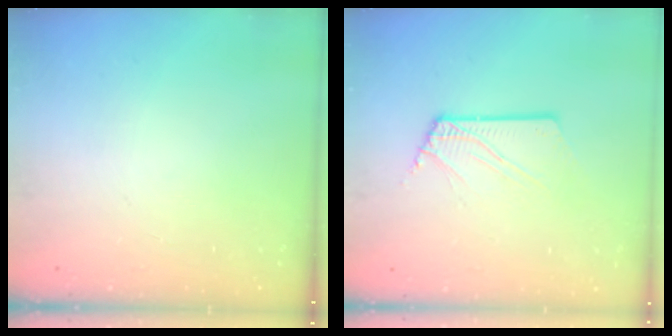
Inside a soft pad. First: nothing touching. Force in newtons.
{"total": 2.5, "press": 2.5, "slide": 0.3}